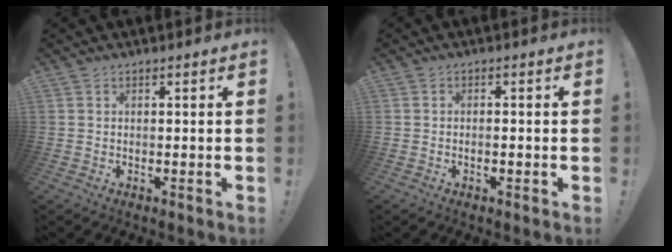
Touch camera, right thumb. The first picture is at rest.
{"total": 1.2, "force": [-0.7, 0.3, 1.0], "torque": [-0.017, 0.000, -0.012]}